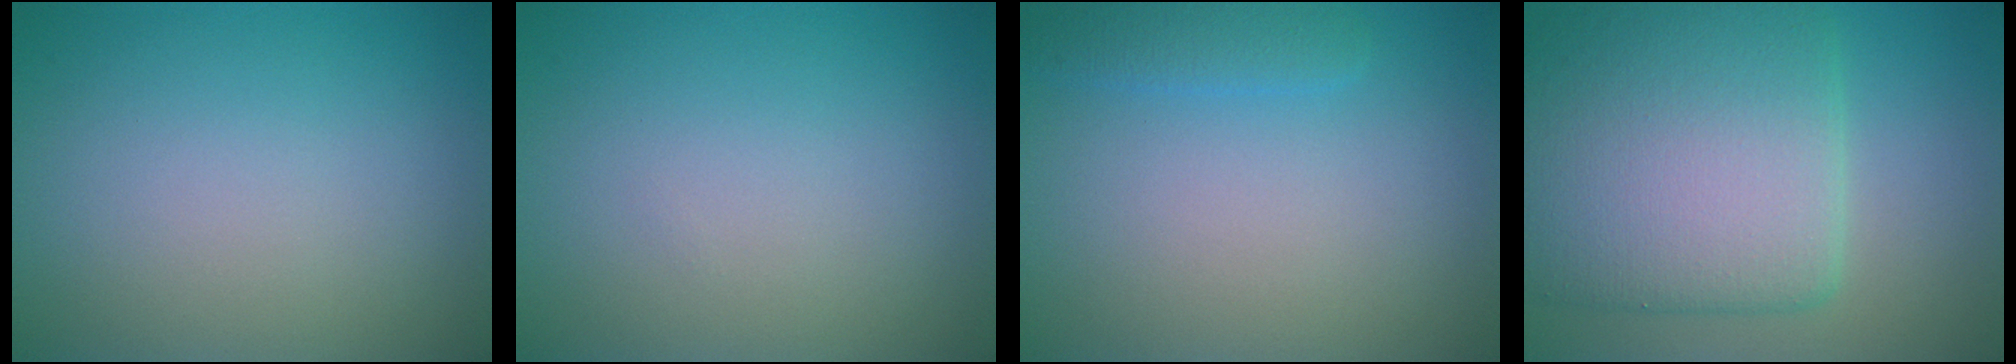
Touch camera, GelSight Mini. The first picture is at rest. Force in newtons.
{"total": 0.0}
{"total": 1.5, "press": 1.5, "slide": 0.2}
{"total": 10.2, "press": 10.2, "slide": 0.3}